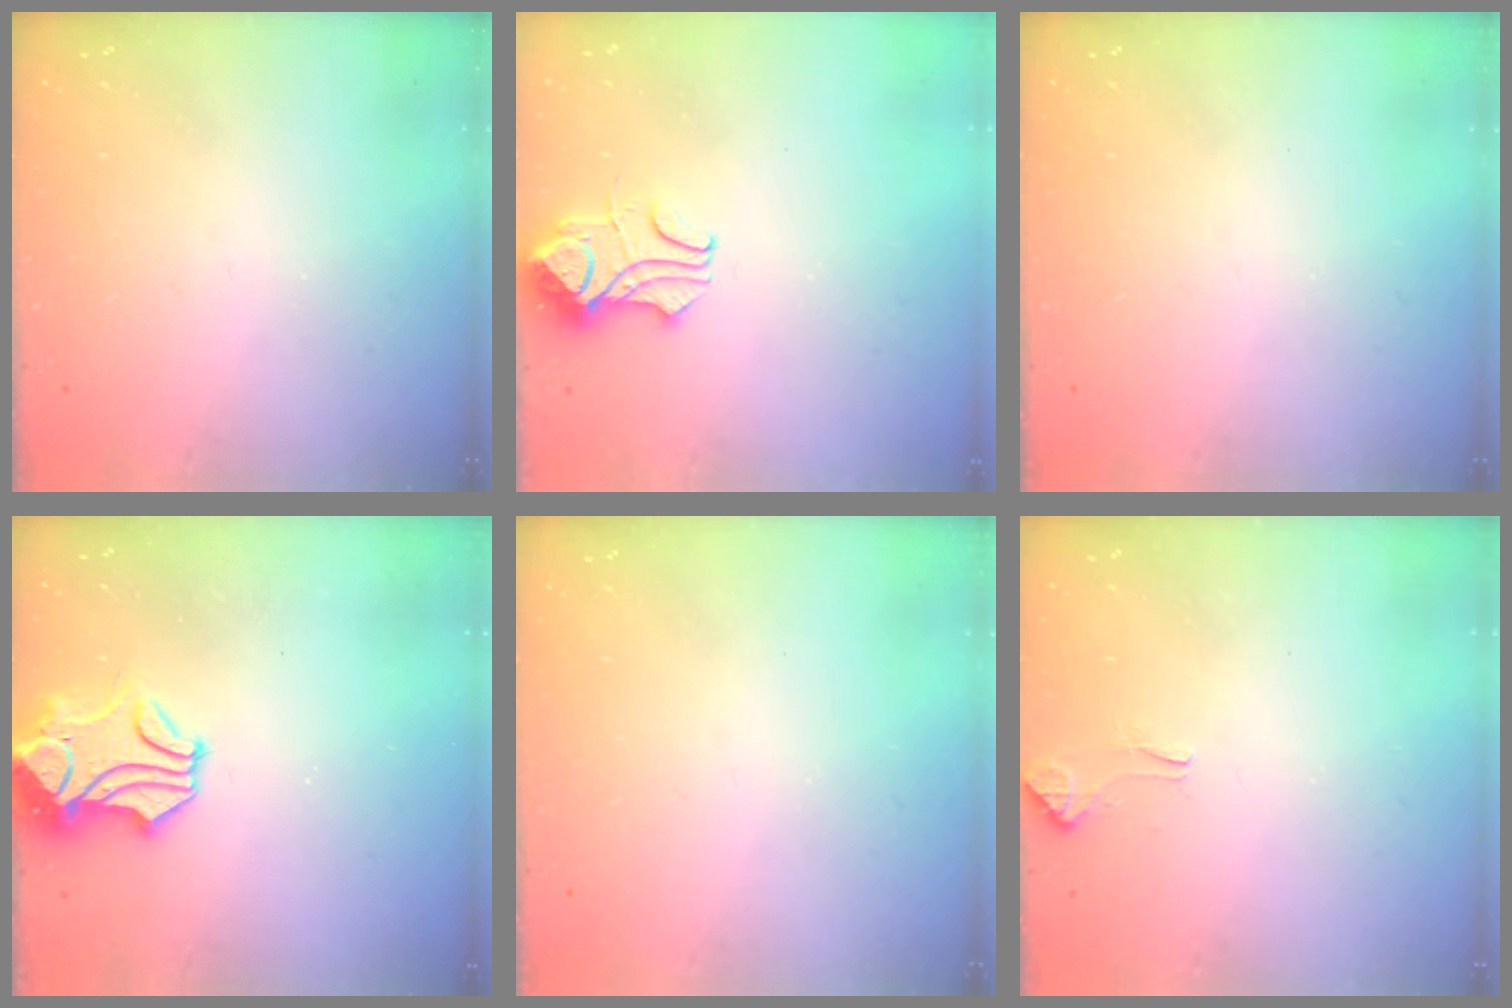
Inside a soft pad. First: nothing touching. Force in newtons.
{"total": 3.8, "press": 3.7, "slide": 0.9}
{"total": 0.0}
{"total": 1.5, "press": 0.8, "slide": 1.3}
{"total": 0.0}
{"total": 4.3, "press": 4.3, "slide": 0.4}